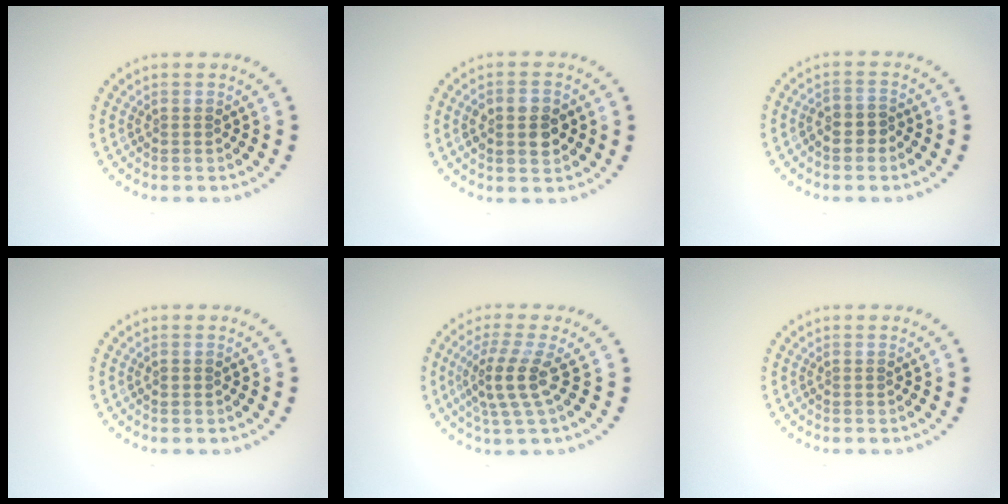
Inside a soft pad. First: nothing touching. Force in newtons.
{"total": 3.8, "press": 3.7, "slide": 0.2}
{"total": 1.5, "press": 1.3, "slide": 0.6}
{"total": 0.6, "press": 0.6, "slide": 0.1}
{"total": 3.5, "press": 2.6, "slide": 2.4}
{"total": 0.0}